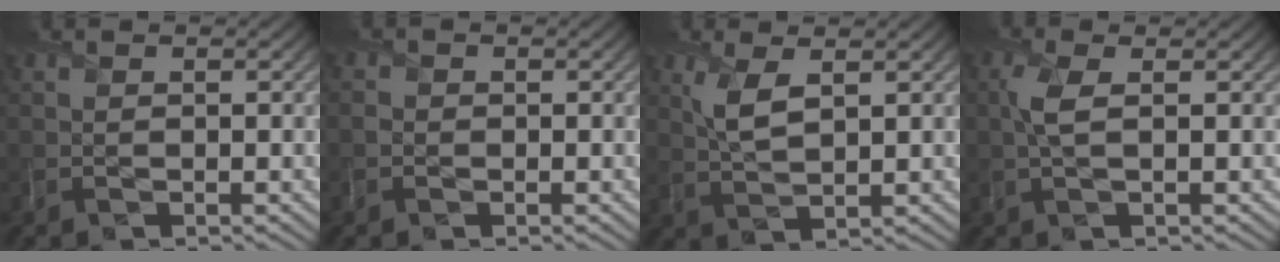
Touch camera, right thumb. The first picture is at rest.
{"total": 0.8, "force": [-0.3, 0.7, 0.1], "torque": [-0.002, 0.001, -0.010]}
{"total": 4.2, "force": [1.8, 1.7, 3.4], "torque": [-0.085, -0.001, 0.039]}
{"total": 2.8, "force": [0.5, 0.9, 2.6], "torque": [-0.066, 0.006, 0.006]}